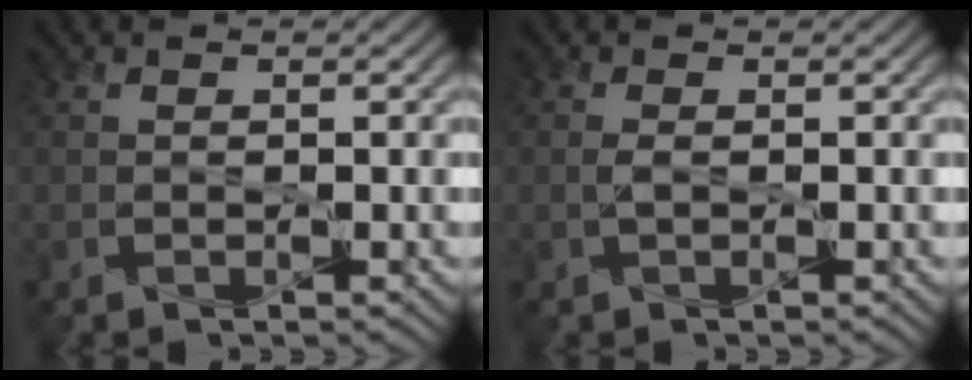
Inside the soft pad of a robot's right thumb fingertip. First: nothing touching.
{"total": 0.9, "force": [-0.1, 0.2, 0.8], "torque": [-0.021, 0.000, -0.003]}